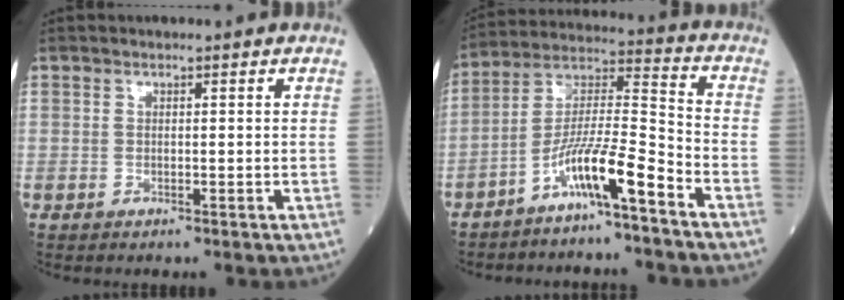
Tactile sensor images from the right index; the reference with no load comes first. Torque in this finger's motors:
{"motor_torque": [1.33, -0.80, 0.68, 0.19]}